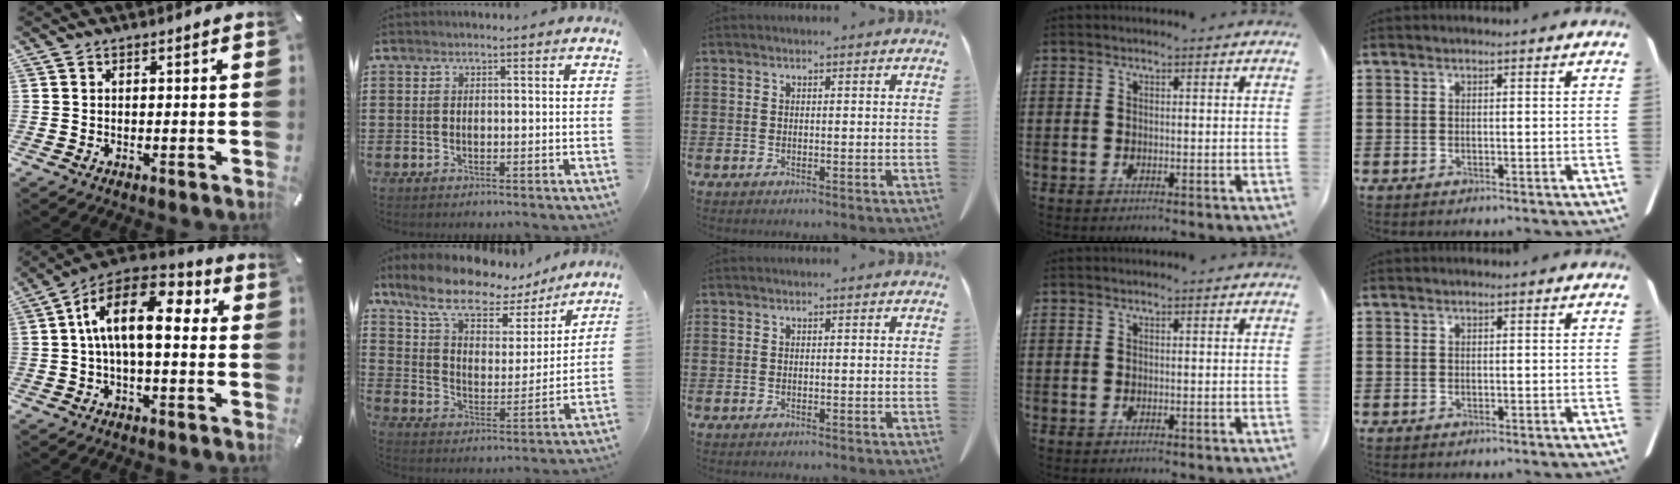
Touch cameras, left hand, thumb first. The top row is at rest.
{"thumb": {"total": 15.4, "force": [2.3, 7.2, 13.4], "torque": [-0.249, -0.004, 0.039]}, "index": {"total": 10.4, "force": [8.3, 3.7, 5.0], "torque": [-0.126, -0.044, 0.146]}}